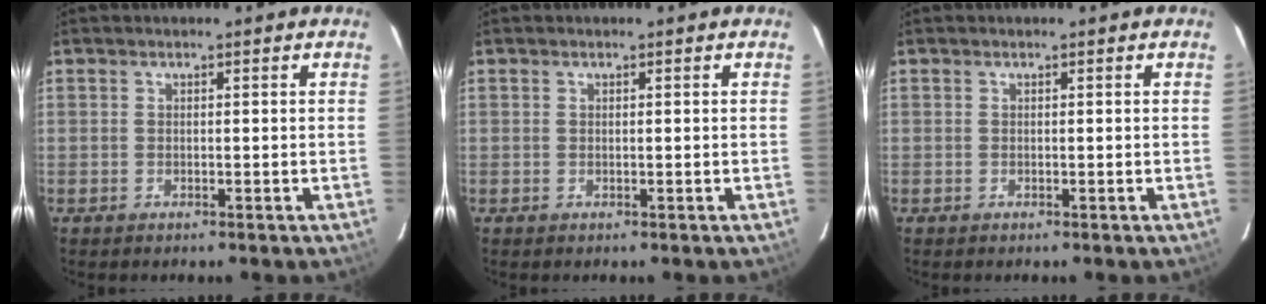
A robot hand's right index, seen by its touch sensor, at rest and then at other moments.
{"total": 0.0}
{"total": 0.0}